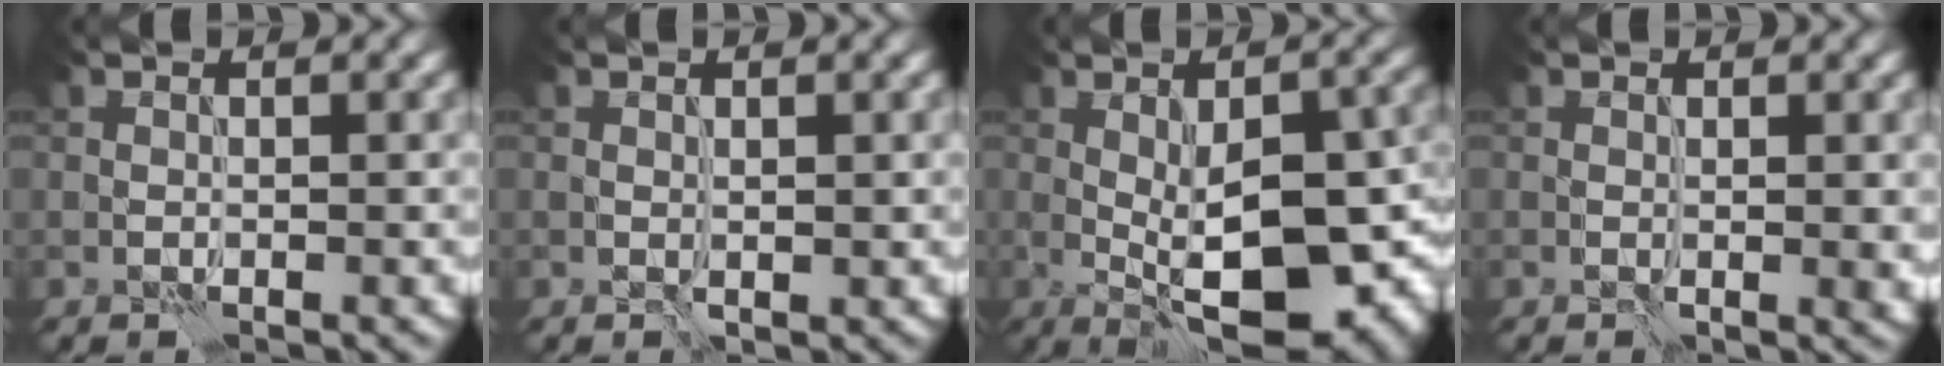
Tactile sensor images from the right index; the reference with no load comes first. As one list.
[{"total": 0.6, "force": [0.0, 0.2, 0.5], "torque": [-0.008, -0.002, 0.002]}, {"total": 13.4, "force": [-3.2, 5.4, 11.9], "torque": [-0.166, -0.006, -0.044]}, {"total": 1.2, "force": [0.2, 0.2, 1.2], "torque": [-0.015, -0.002, 0.005]}]